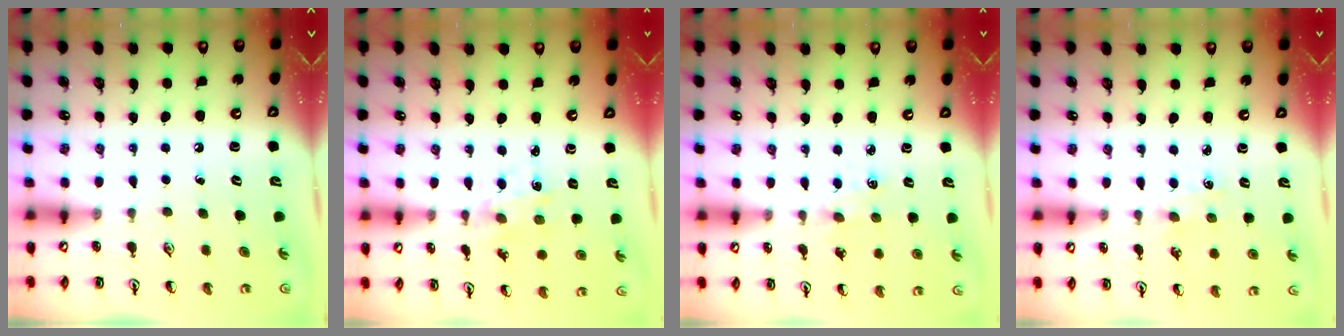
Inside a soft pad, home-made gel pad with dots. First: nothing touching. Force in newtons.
{"total": 1.6, "press": 1.5, "slide": 0.1}
{"total": 3.6, "press": 3.6, "slide": 0.4}
{"total": 1.1, "press": 1.0, "slide": 0.2}